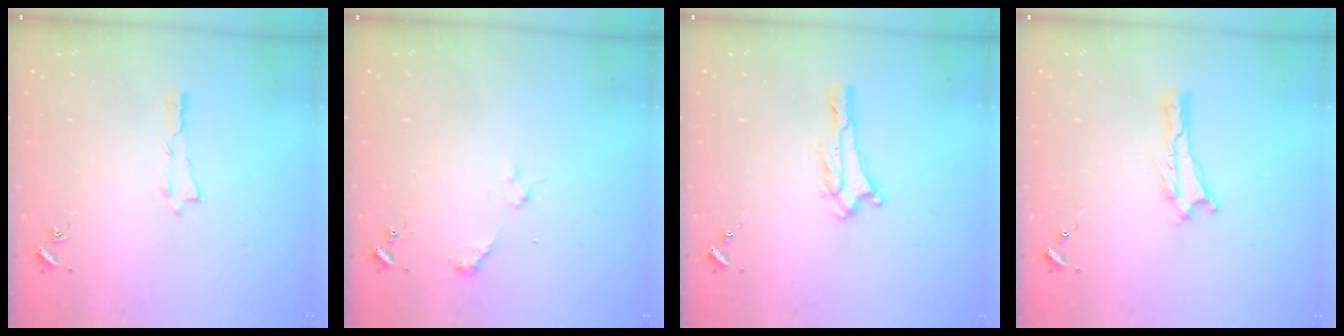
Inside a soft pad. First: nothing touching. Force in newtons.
{"total": 2.3, "press": 2.3, "slide": 0.1}
{"total": 0.6, "press": 0.6, "slide": 0.1}
{"total": 0.0}